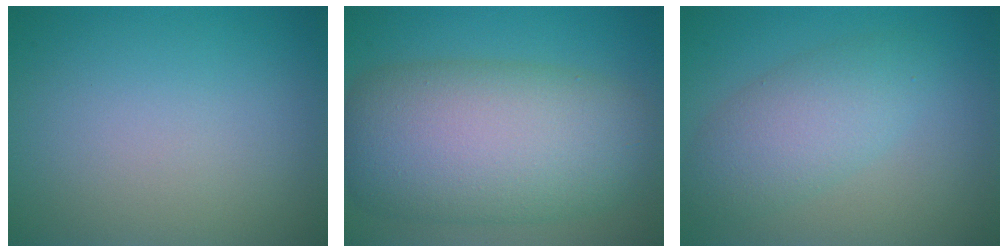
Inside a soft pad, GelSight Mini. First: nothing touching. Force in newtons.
{"total": 12.0, "press": 12.0, "slide": 0.2}
{"total": 4.4, "press": 4.4, "slide": 0.2}